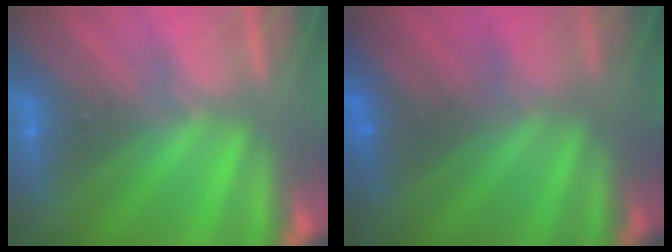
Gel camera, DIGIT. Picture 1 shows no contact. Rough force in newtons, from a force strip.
{"total": 1.5}